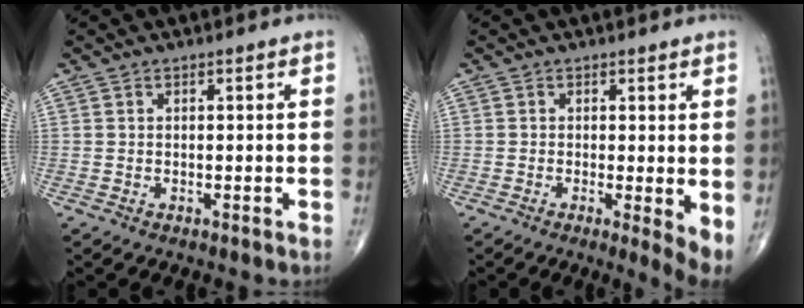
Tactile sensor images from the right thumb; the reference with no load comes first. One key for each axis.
{"total": 4.2, "fx": 0.0, "fy": 0.9, "fz": 4.1, "tx": -0.065, "ty": -0.014, "tz": -0.004}